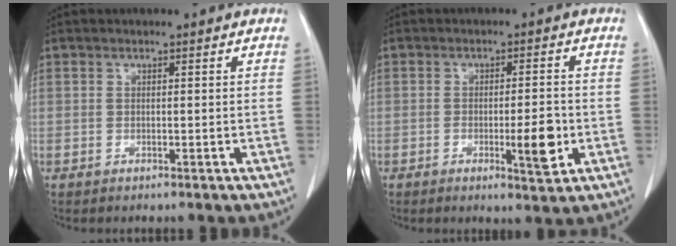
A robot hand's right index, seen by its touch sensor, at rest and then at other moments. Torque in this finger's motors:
{"motor_torque": [0.45, -0.12, 0.14, 0.06]}